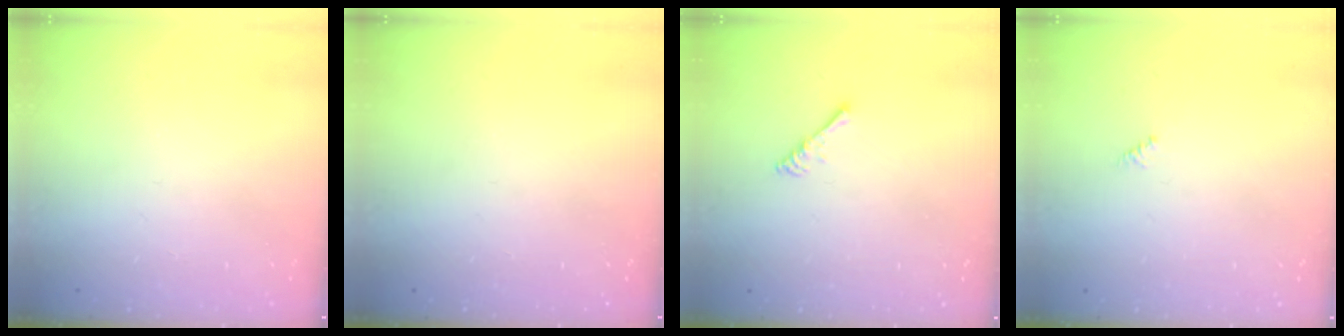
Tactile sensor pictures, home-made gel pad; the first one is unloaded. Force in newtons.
{"total": 0.0}
{"total": 2.4, "press": 2.4, "slide": 0.4}
{"total": 0.0}